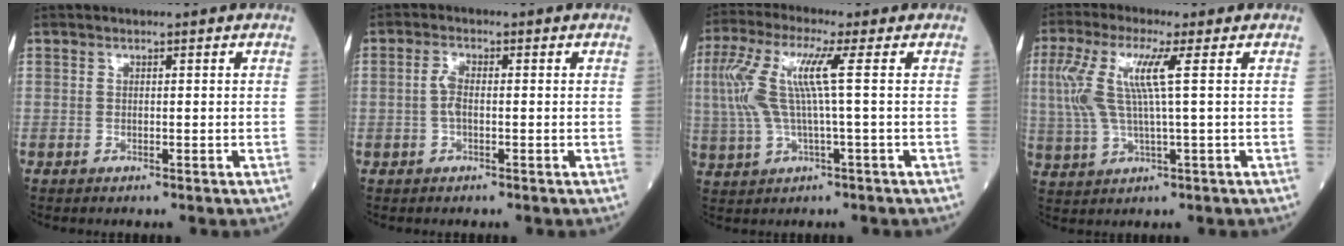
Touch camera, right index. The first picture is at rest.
{"total": 2.4, "force": [-0.2, 0.8, 2.3], "torque": [-0.051, 0.003, -0.006]}
{"total": 10.0, "force": [1.5, 0.5, 9.8], "torque": [-0.228, 0.023, 0.028]}
{"total": 9.1, "force": [2.0, 0.7, 8.8], "torque": [-0.211, 0.014, 0.039]}